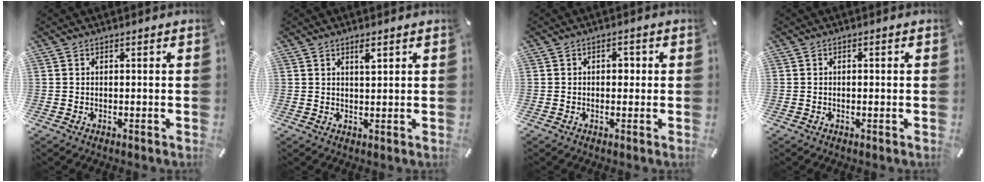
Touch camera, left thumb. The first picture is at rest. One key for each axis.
{"total": 2.4, "fx": 1.4, "fy": 0.6, "fz": 1.8, "tx": -0.022, "ty": -0.005, "tz": 0.020}
{"total": 2.4, "fx": -0.2, "fy": 1.6, "fz": 1.8, "tx": -0.020, "ty": 0.001, "tz": -0.011}
{"total": 0.9, "fx": -0.2, "fy": 0.3, "fz": 0.8, "tx": -0.015, "ty": -0.001, "tz": -0.004}